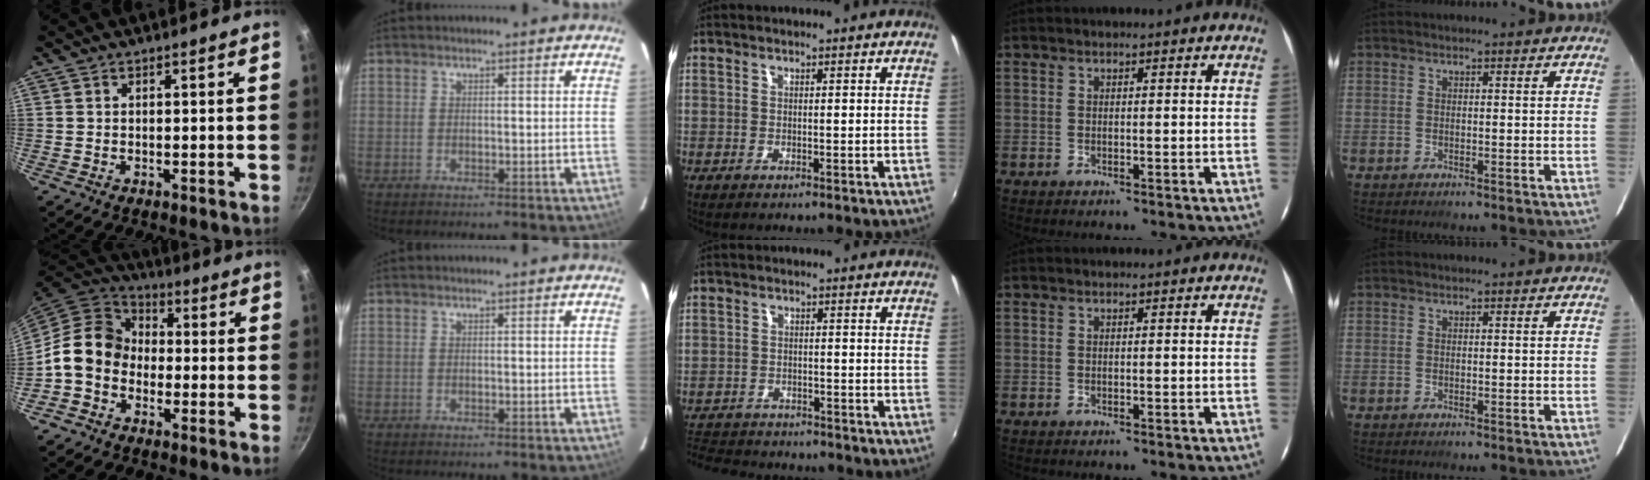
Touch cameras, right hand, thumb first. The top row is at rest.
{"thumb": {"total": 11.1, "force": [-2.1, 9.0, 6.1], "torque": [-0.078, 0.039, -0.063]}, "middle": {"total": 8.3, "force": [-7.1, 3.9, 1.8], "torque": [-0.063, 0.013, -0.117]}}